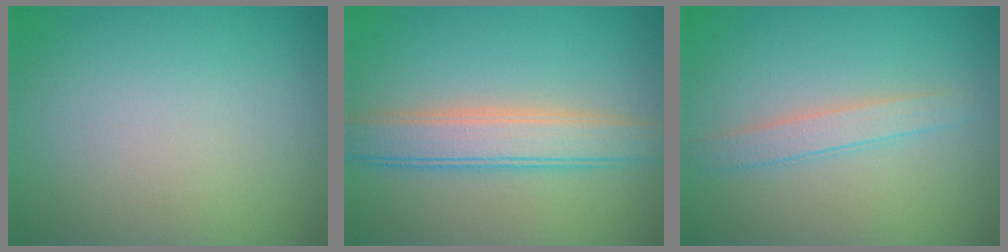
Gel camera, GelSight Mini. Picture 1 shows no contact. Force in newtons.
{"total": 4.4, "press": 4.4, "slide": 0.3}
{"total": 1.9, "press": 1.9, "slide": 0.1}